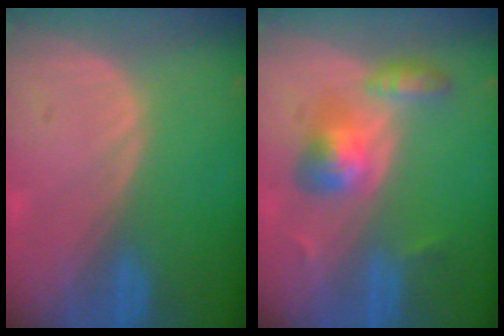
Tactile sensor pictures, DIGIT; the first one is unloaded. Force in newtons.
{"total": 5.7, "press": 5.5, "slide": 1.5}